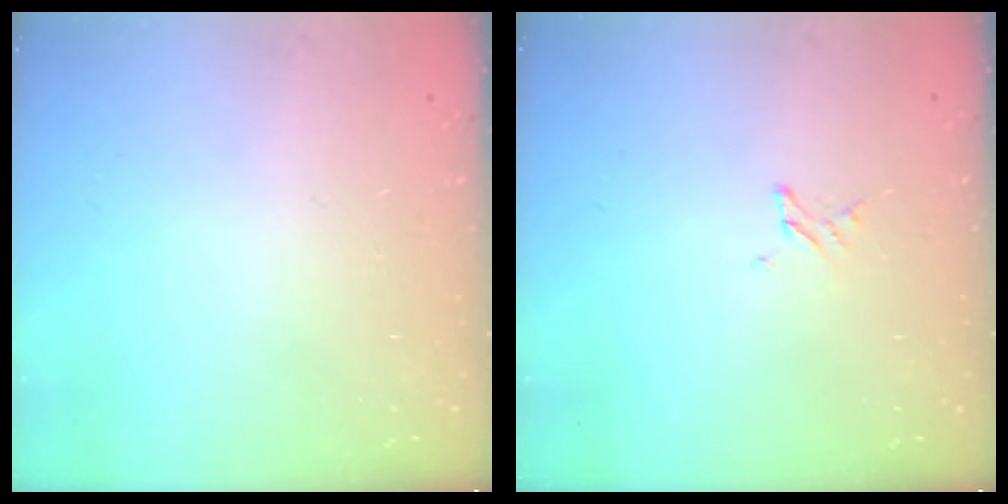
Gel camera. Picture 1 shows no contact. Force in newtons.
{"total": 1.6, "press": 1.6, "slide": 0.2}